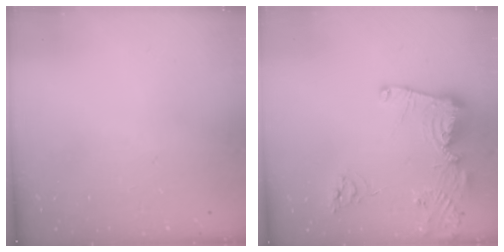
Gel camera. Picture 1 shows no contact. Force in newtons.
{"total": 13.5, "press": 13.4, "slide": 1.4}